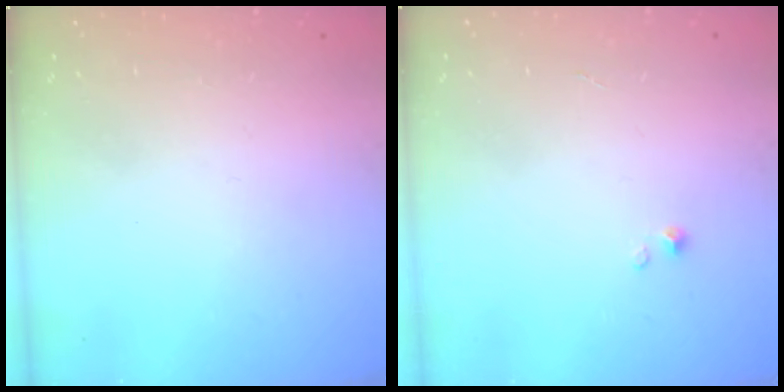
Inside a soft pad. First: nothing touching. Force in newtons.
{"total": 0.0}